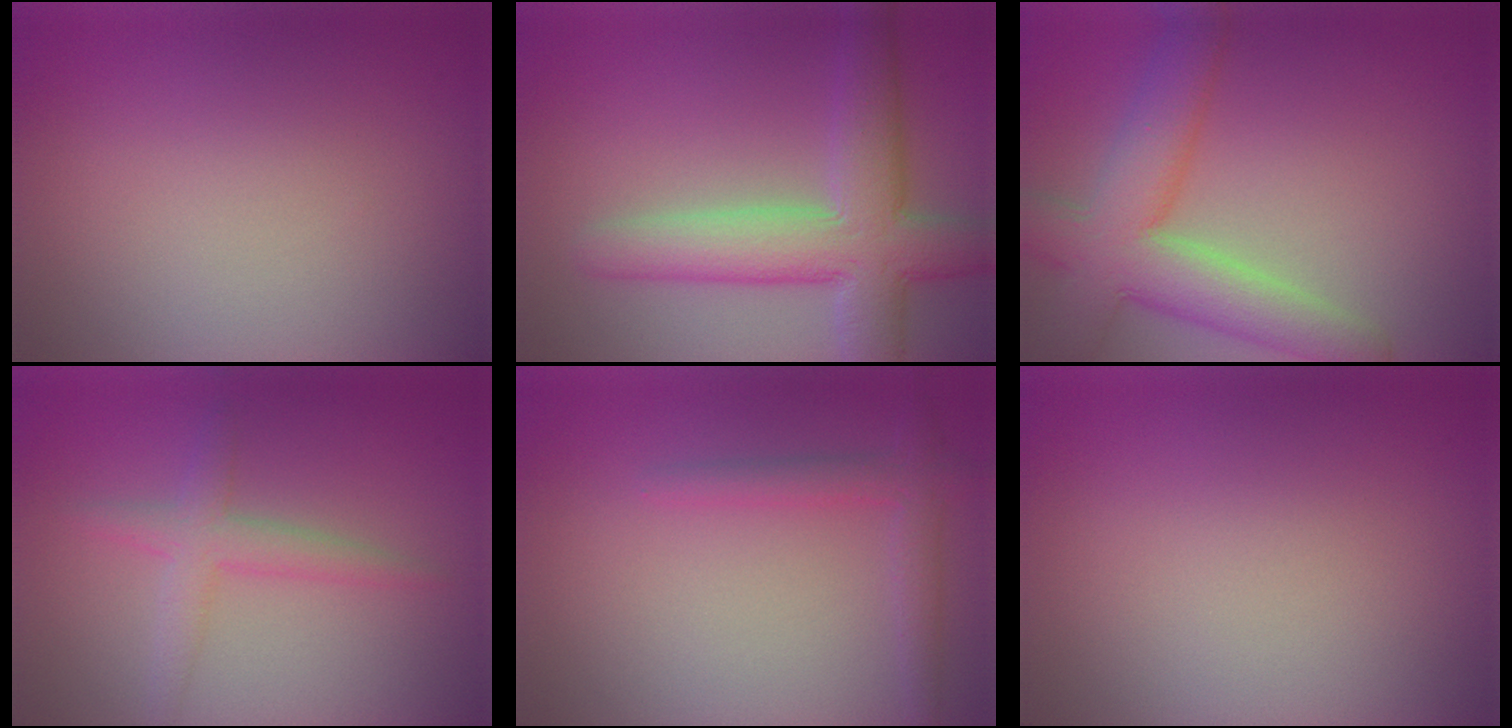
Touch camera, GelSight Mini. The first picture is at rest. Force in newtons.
{"total": 7.8, "press": 7.8, "slide": 0.2}
{"total": 8.8, "press": 8.8, "slide": 0.6}
{"total": 2.7, "press": 2.7, "slide": 0.1}
{"total": 2.3, "press": 2.3, "slide": 0.2}
{"total": 0.0}